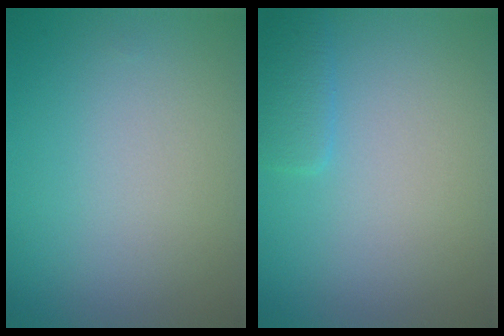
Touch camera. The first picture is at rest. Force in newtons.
{"total": 1.5, "press": 1.5, "slide": 0.1}